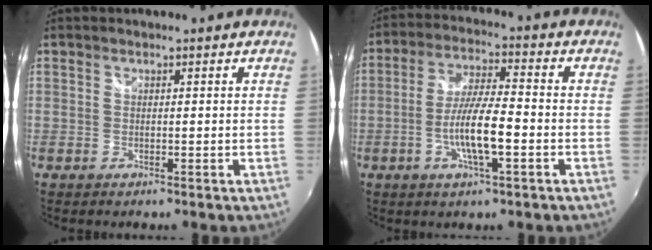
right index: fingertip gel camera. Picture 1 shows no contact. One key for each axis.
{"total": 9.3, "fx": -3.0, "fy": 1.5, "fz": 8.6, "tx": -0.167, "ty": -0.003, "tz": -0.055}